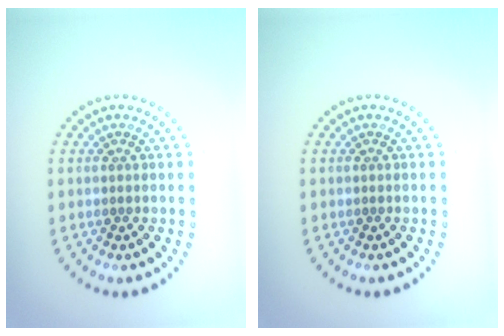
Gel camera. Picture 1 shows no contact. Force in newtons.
{"total": 0.0}